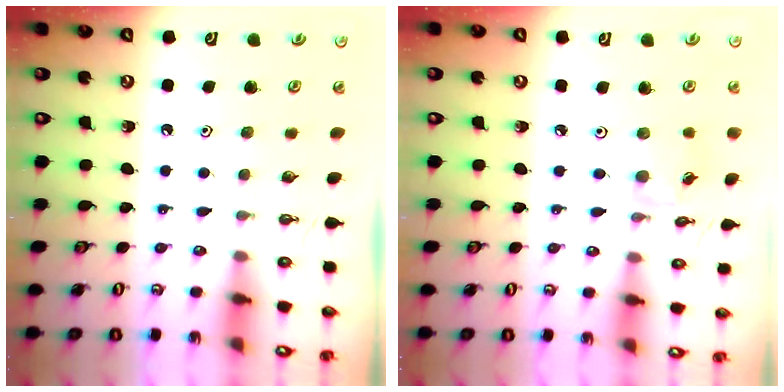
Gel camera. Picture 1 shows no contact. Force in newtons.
{"total": 3.7, "press": 3.7, "slide": 0.5}